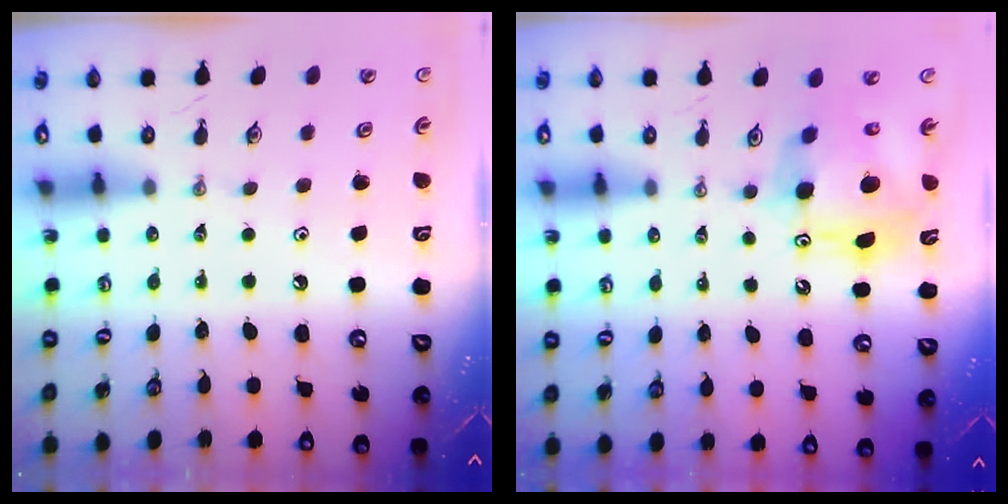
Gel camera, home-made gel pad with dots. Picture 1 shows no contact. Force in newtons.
{"total": 12.3, "press": 12.2, "slide": 1.1}